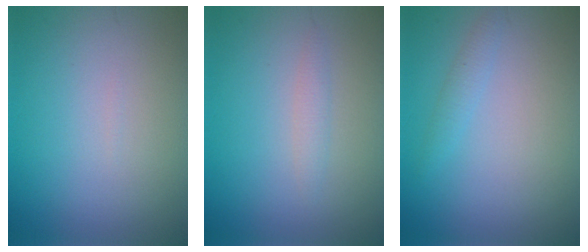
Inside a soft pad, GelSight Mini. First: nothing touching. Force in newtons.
{"total": 1.1, "press": 1.1, "slide": 0.1}
{"total": 1.1, "press": 1.1, "slide": 0.1}